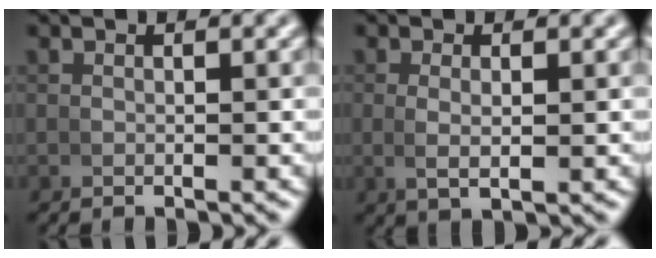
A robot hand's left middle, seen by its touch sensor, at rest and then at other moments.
{"total": 1.9, "force": [0.2, 0.5, 1.8], "torque": [-0.039, -0.008, 0.012]}